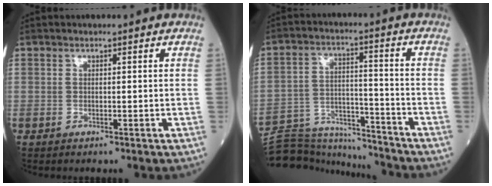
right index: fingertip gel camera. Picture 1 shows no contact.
{"total": 13.8, "force": [-13.5, 2.8, 1.1], "torque": [-0.019, 0.036, -0.215]}